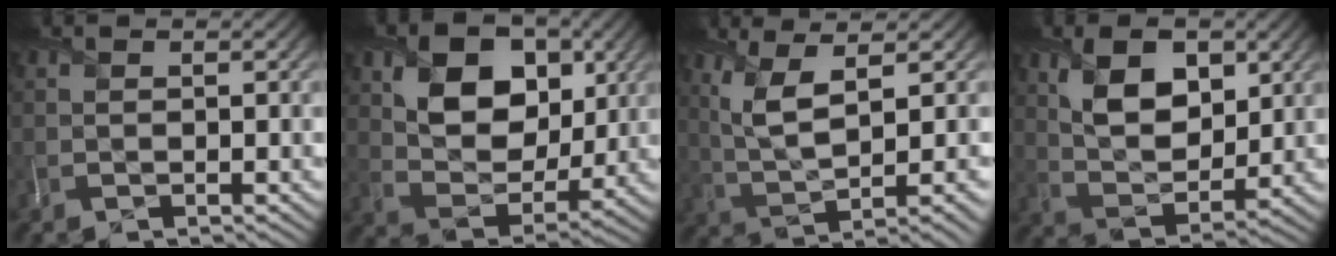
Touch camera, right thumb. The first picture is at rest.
{"total": 10.4, "force": [3.8, 7.1, 6.6], "torque": [-0.133, -0.001, 0.056]}
{"total": 7.8, "force": [2.5, 2.0, 7.1], "torque": [-0.140, 0.010, 0.054]}
{"total": 9.0, "force": [3.6, 5.1, 6.5], "torque": [-0.127, -0.003, 0.068]}